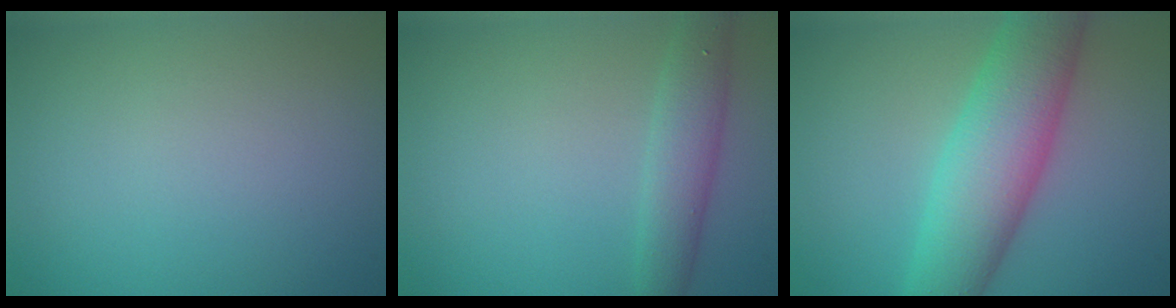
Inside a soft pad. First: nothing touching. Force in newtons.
{"total": 3.0, "press": 3.0, "slide": 0.1}
{"total": 7.6, "press": 7.6, "slide": 0.1}